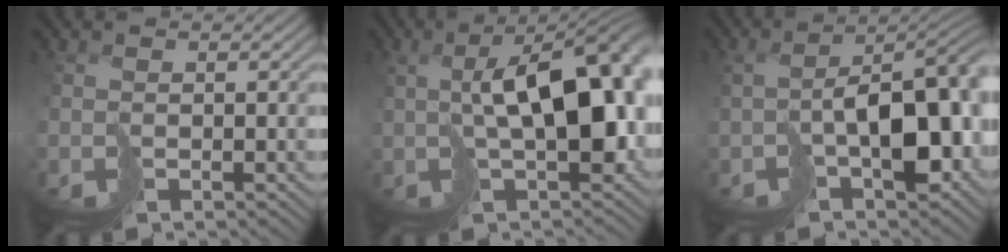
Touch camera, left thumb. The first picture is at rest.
{"total": 12.7, "force": [0.9, 5.6, 11.4], "torque": [-0.173, 0.002, 0.032]}
{"total": 11.4, "force": [-2.3, 5.8, 9.5], "torque": [-0.137, -0.018, -0.023]}